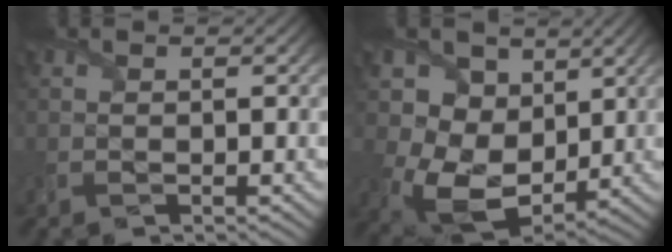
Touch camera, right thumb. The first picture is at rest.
{"total": 11.4, "force": [2.9, 8.8, 6.6], "torque": [-0.158, -0.004, 0.053]}